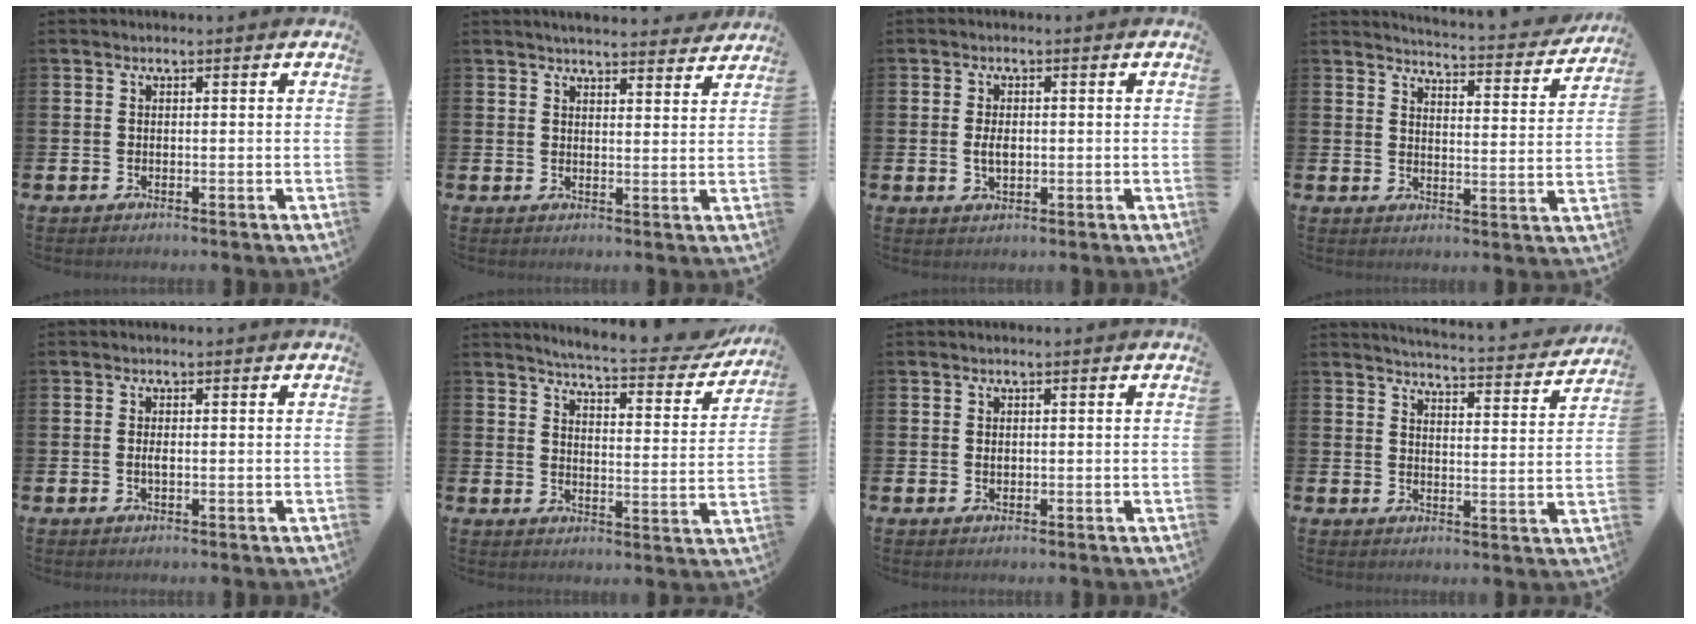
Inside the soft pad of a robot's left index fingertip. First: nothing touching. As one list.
[{"total": 4.4, "force": [4.4, 0.4, 0.4], "torque": [-0.007, -0.025, 0.078]}, {"total": 2.6, "force": [0.0, 1.5, 2.1], "torque": [-0.030, 0.001, -0.004]}, {"total": 4.2, "force": [4.2, 0.0, 0.6], "torque": [-0.017, -0.041, 0.065]}, {"total": 1.0, "force": [-0.1, 0.3, 1.0], "torque": [-0.023, 0.003, -0.002]}, {"total": 5.6, "force": [5.4, 0.3, 1.4], "torque": [-0.040, -0.043, 0.087]}, {"total": 0.7, "force": [0.2, 0.5, 0.4], "torque": [0.003, -0.001, 0.000]}, {"total": 4.6, "force": [4.5, -0.2, 0.7], "torque": [-0.024, -0.037, 0.074]}]